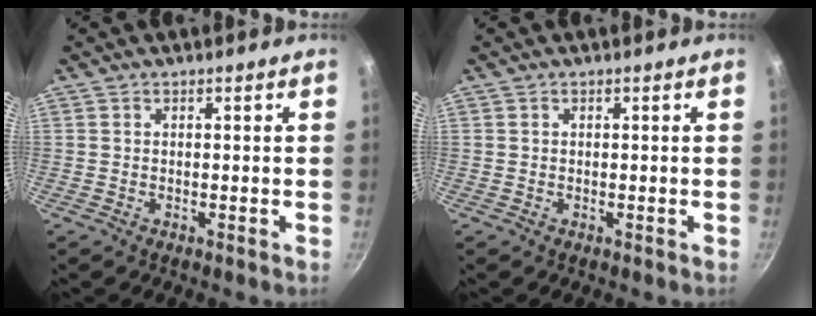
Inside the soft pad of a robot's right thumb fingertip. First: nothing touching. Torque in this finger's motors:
{"motor_torque": [-0.71, -0.23, 0.07, 0.02, -0.02]}